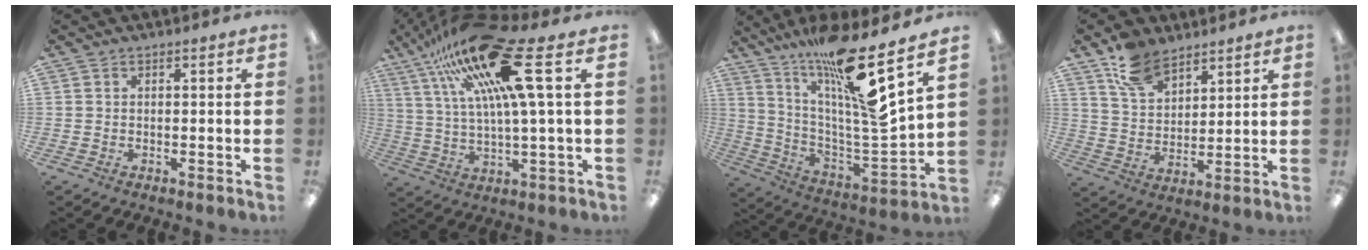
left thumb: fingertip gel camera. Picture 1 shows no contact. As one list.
[{"total": 22.0, "force": [11.5, 4.6, 18.2], "torque": [-0.336, -0.047, 0.178]}, {"total": 20.5, "force": [15.0, 0.9, 13.9], "torque": [-0.251, -0.118, 0.229]}, {"total": 11.2, "force": [8.1, 6.1, 4.8], "torque": [-0.104, -0.026, 0.157]}]